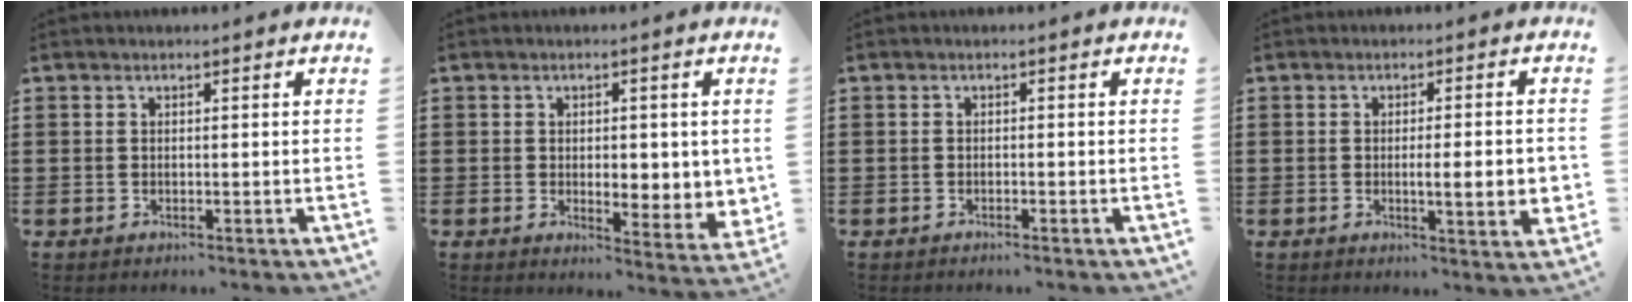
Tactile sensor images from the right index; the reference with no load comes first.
{"total": 3.9, "force": [0.6, 2.0, 3.3], "torque": [-0.044, -0.001, 0.005]}
{"total": 0.6, "force": [-0.6, 0.0, 0.2], "torque": [-0.004, -0.001, -0.012]}
{"total": 5.6, "force": [-0.7, 0.6, 5.5], "torque": [-0.075, -0.015, -0.014]}